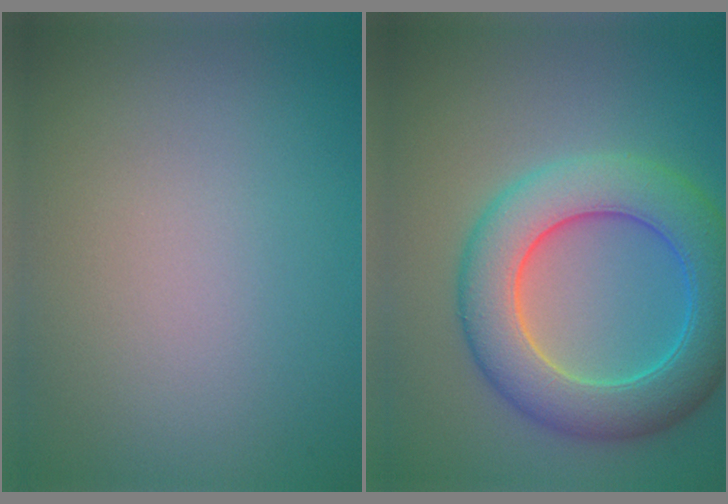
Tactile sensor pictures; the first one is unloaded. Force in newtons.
{"total": 8.2, "press": 8.2, "slide": 0.2}